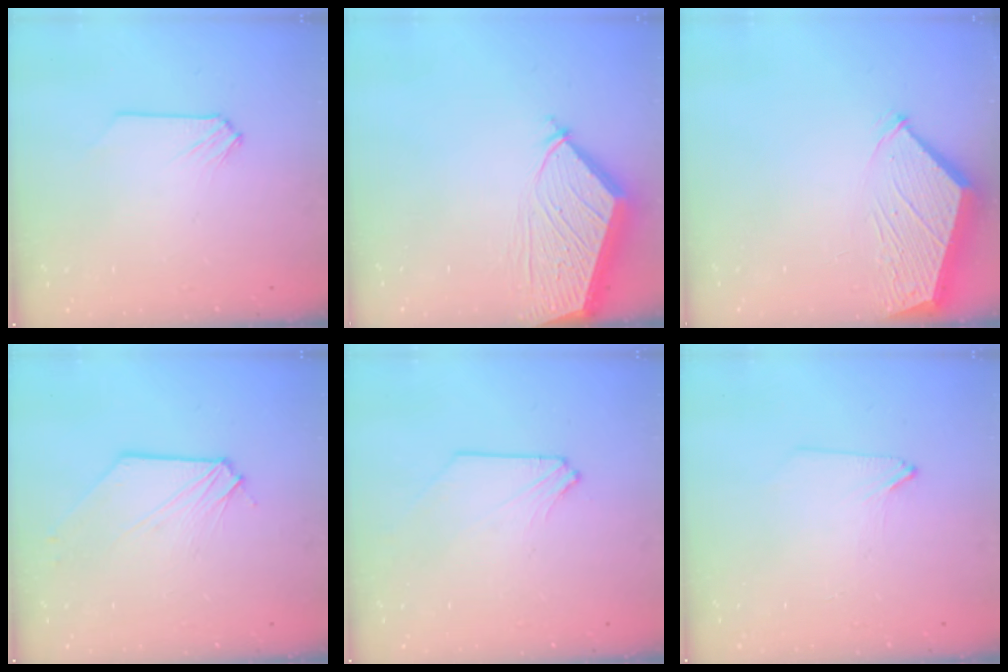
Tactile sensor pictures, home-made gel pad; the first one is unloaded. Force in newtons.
{"total": 5.2, "press": 5.2, "slide": 0.6}
{"total": 3.0, "press": 3.0, "slide": 0.4}
{"total": 1.0, "press": 1.0, "slide": 0.1}
{"total": 0.0}
{"total": 1.2, "press": 1.2, "slide": 0.3}